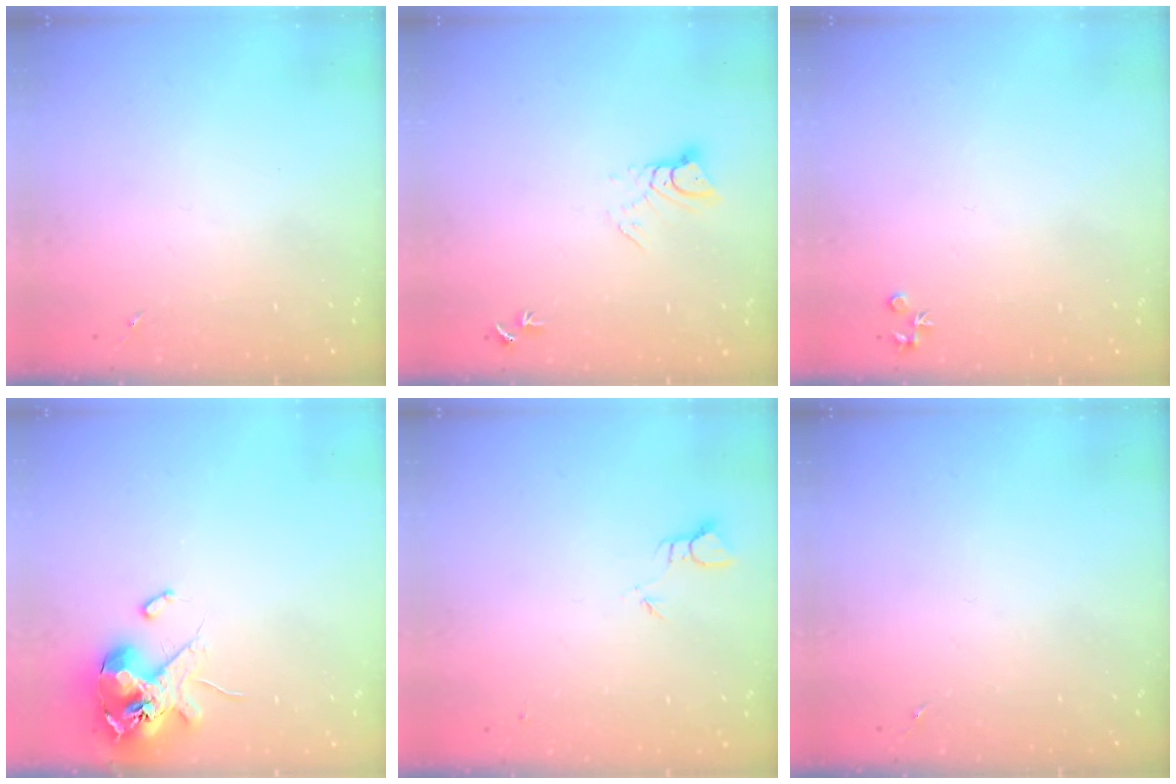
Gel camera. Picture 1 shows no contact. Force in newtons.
{"total": 5.1, "press": 5.1, "slide": 0.3}
{"total": 4.0, "press": 4.0, "slide": 0.6}
{"total": 13.6, "press": 13.5, "slide": 1.9}
{"total": 2.0, "press": 2.0, "slide": 0.1}
{"total": 0.0}